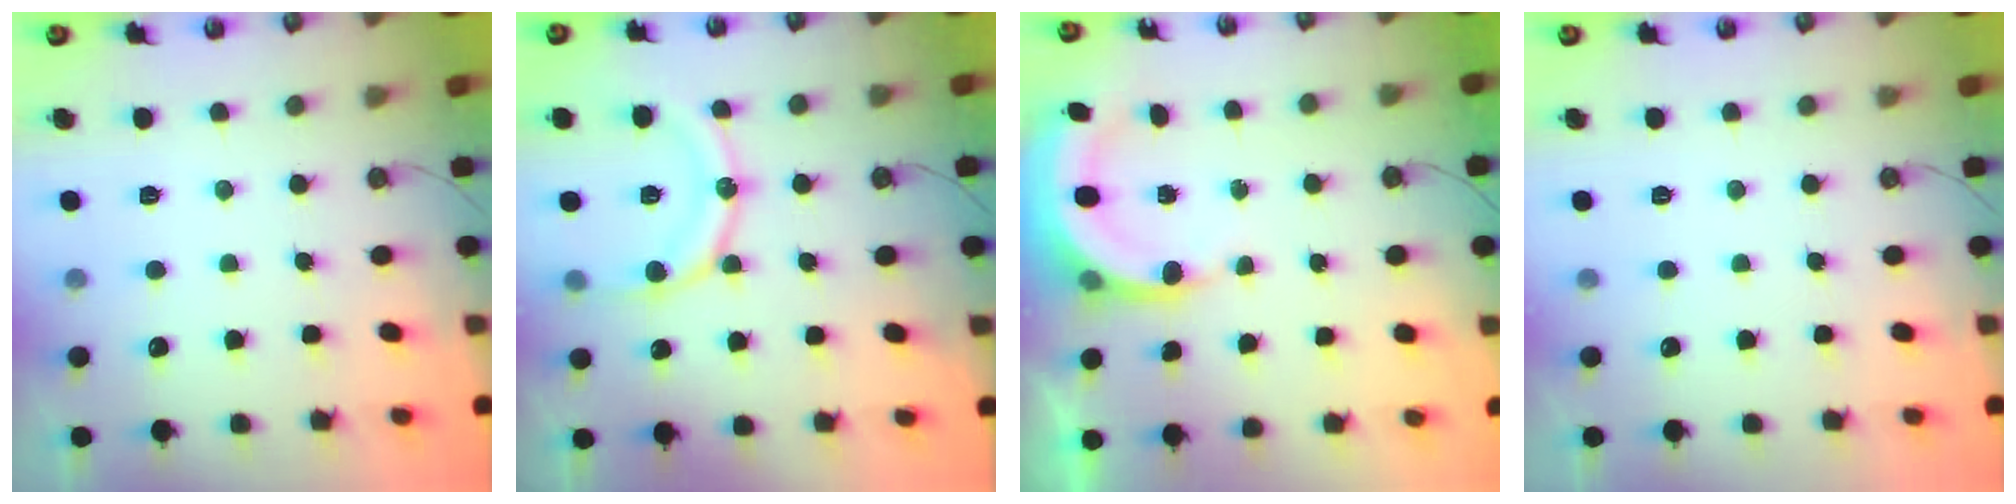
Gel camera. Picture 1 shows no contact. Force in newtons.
{"total": 14.4, "press": 14.2, "slide": 2.6}
{"total": 6.0, "press": 5.8, "slide": 1.7}
{"total": 0.0}